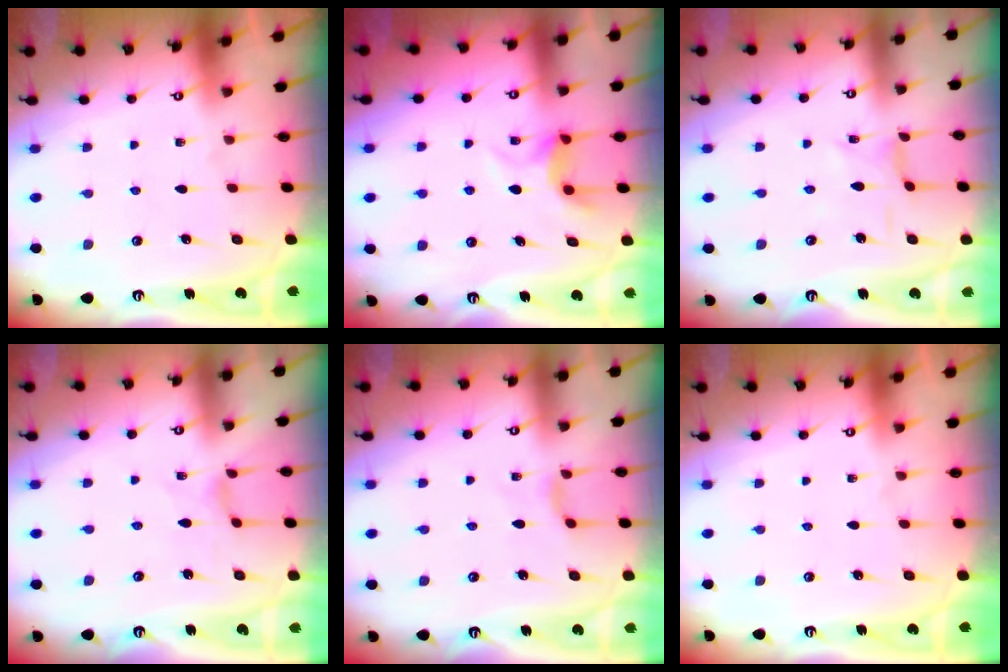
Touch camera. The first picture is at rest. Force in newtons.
{"total": 6.0, "press": 6.0, "slide": 0.1}
{"total": 0.7, "press": 0.7, "slide": 0.1}
{"total": 1.3, "press": 1.3, "slide": 0.2}
{"total": 2.9, "press": 2.9, "slide": 0.5}
{"total": 0.0}